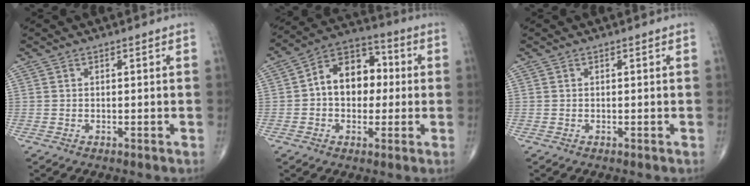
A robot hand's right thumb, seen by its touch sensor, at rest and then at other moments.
{"total": 12.6, "force": [0.7, 8.9, 8.9], "torque": [-0.104, 0.033, -0.002]}
{"total": 0.0}